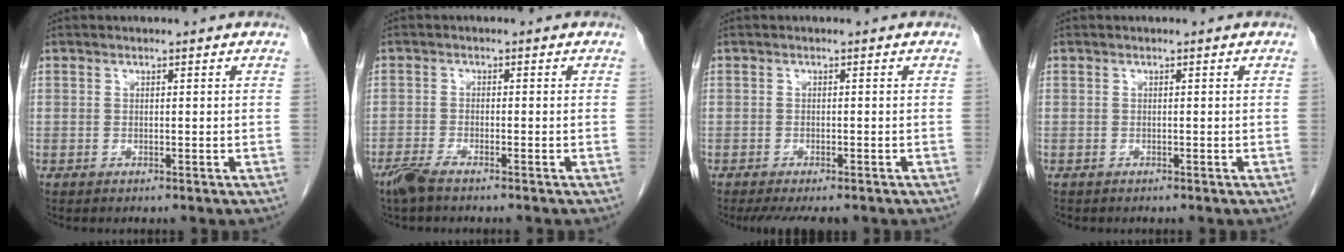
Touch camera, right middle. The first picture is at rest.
{"total": 3.2, "force": [-2.6, 0.3, 1.8], "torque": [-0.040, -0.007, -0.051]}
{"total": 6.2, "force": [-4.9, 1.9, 3.2], "torque": [-0.039, -0.010, -0.070]}
{"total": 0.0}